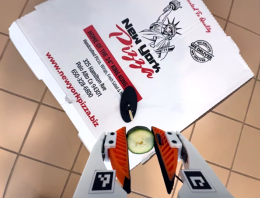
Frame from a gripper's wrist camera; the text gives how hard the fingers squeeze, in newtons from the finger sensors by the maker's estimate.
{"total": 7.7, "left": 7.5, "right": 7.9}